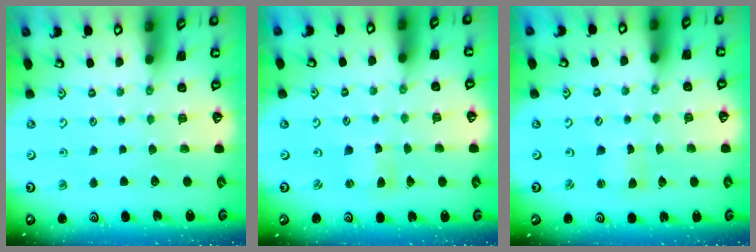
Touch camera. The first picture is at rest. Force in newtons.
{"total": 0.7, "press": 0.7, "slide": 0.2}
{"total": 1.5, "press": 1.5, "slide": 0.1}